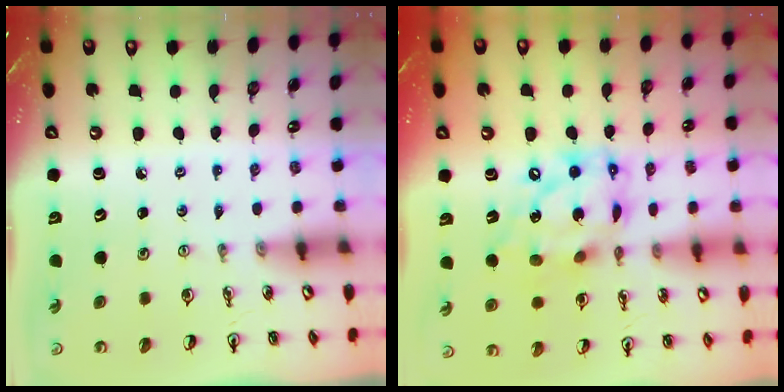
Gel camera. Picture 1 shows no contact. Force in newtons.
{"total": 16.0, "press": 16.0, "slide": 1.4}